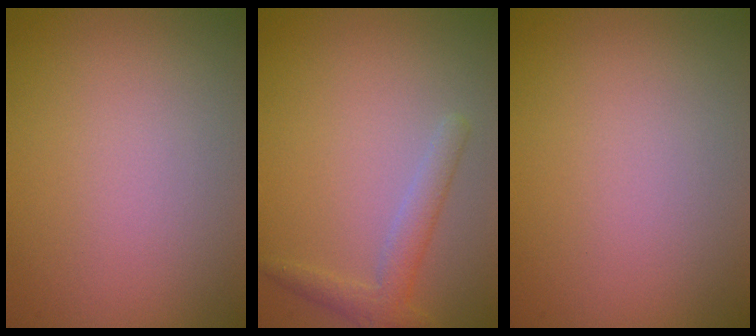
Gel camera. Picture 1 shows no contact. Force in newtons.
{"total": 2.2, "press": 2.2, "slide": 0.1}
{"total": 0.0}